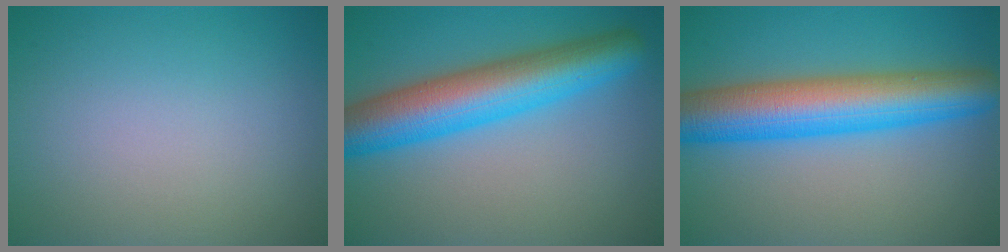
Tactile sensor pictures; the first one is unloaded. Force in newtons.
{"total": 8.8, "press": 8.8, "slide": 0.3}
{"total": 9.4, "press": 9.4, "slide": 0.1}